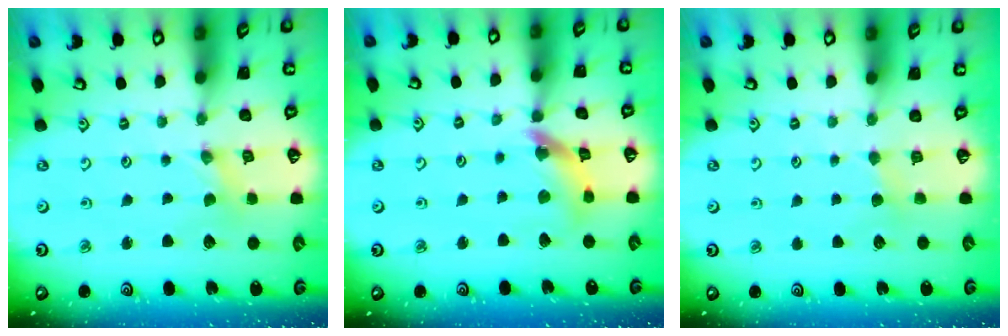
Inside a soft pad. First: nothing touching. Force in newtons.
{"total": 11.8, "press": 11.7, "slide": 1.4}
{"total": 2.3, "press": 2.2, "slide": 0.3}